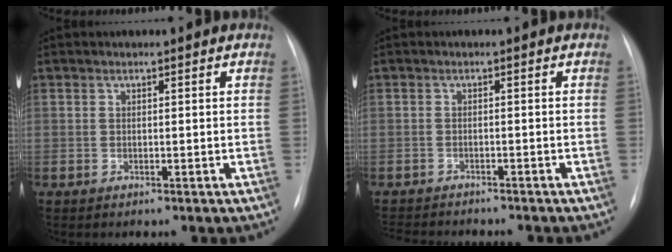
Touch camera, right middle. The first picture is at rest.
{"total": 8.7, "force": [-8.0, 1.7, 2.9], "torque": [-0.046, -0.008, -0.111]}